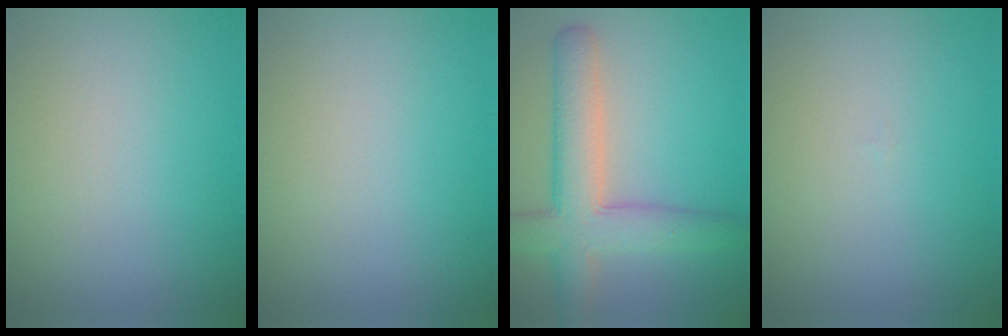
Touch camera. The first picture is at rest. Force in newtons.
{"total": 0.0}
{"total": 6.2, "press": 6.2, "slide": 0.2}
{"total": 0.0}